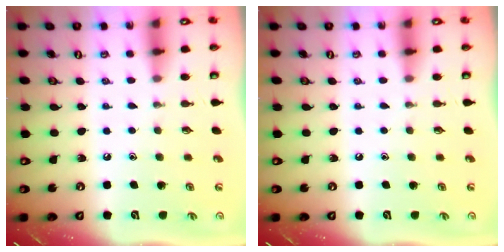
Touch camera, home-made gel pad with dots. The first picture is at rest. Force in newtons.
{"total": 0.0}